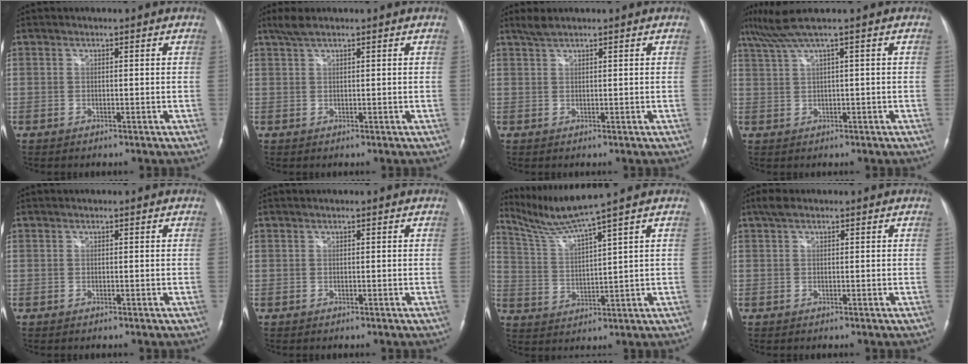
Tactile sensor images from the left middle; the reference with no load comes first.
{"total": 2.3, "force": [1.8, 0.1, 1.4], "torque": [-0.041, 0.011, 0.040]}
{"total": 1.8, "force": [1.6, -0.1, 0.9], "torque": [-0.026, 0.008, 0.036]}
{"total": 4.3, "force": [2.7, -1.3, 3.1], "torque": [-0.077, 0.024, 0.061]}
{"total": 0.0}
{"total": 0.0}
{"total": 7.7, "force": [6.5, -2.6, 3.2], "torque": [-0.074, -0.006, 0.133]}
{"total": 2.1, "force": [1.5, 0.7, 1.4], "torque": [-0.033, 0.019, 0.029]}